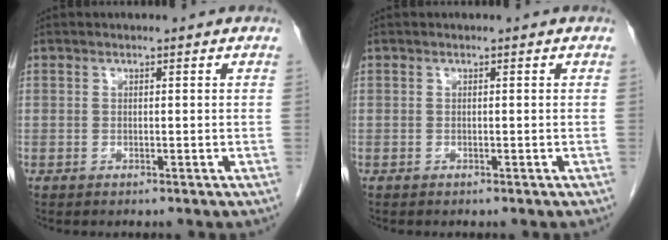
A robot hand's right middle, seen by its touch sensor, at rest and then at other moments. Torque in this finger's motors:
{"motor_torque": [-0.24, -0.30, -0.07, -0.01]}